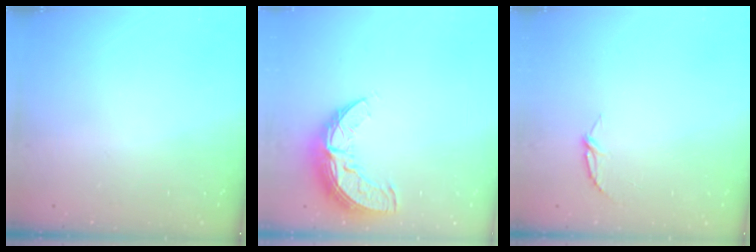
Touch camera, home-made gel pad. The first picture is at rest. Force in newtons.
{"total": 12.2, "press": 12.2, "slide": 1.1}
{"total": 4.2, "press": 4.2, "slide": 0.5}